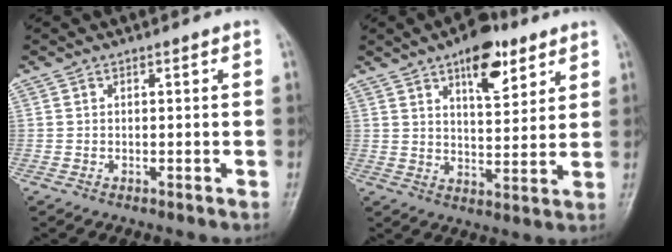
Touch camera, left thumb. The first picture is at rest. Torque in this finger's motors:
{"motor_torque": [1.64, 1.03, 1.35, -1.04, 0.11]}